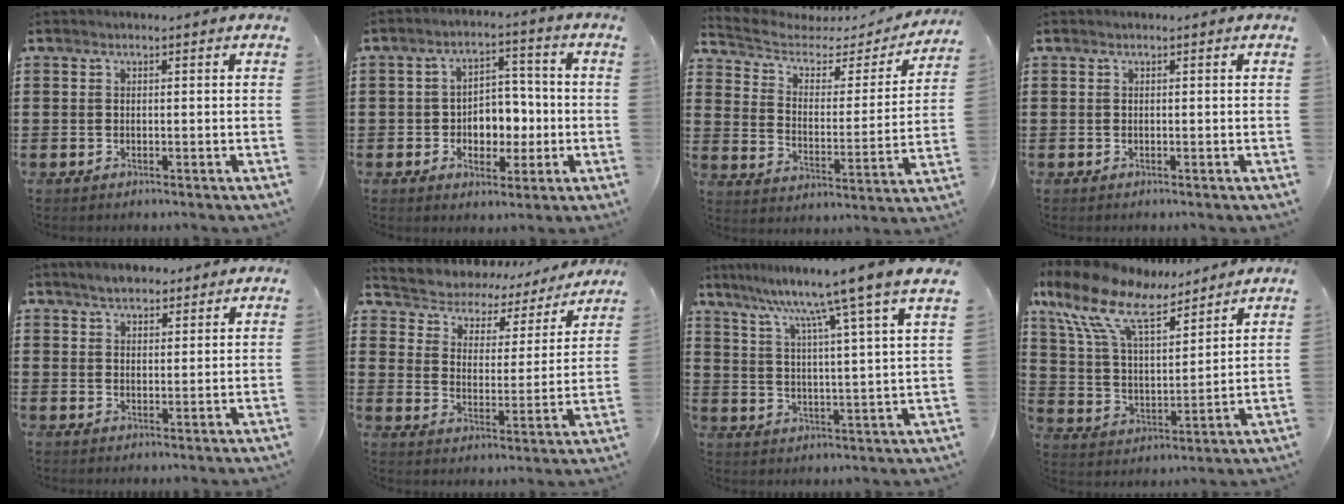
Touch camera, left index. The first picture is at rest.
{"total": 5.5, "force": [-0.9, 4.4, 3.1], "torque": [-0.054, 0.005, -0.022]}
{"total": 4.2, "force": [3.2, 2.2, 1.6], "torque": [-0.053, -0.022, 0.047]}
{"total": 0.0}
{"total": 3.5, "force": [3.1, 1.4, 1.0], "torque": [-0.027, 0.005, 0.058]}
{"total": 3.4, "force": [3.1, 1.4, 0.2], "torque": [-0.031, -0.028, 0.042]}
{"total": 9.0, "force": [7.7, -1.8, 4.3], "torque": [-0.101, -0.061, 0.116]}
{"total": 12.5, "force": [9.2, 4.1, 7.3], "torque": [-0.187, -0.043, 0.162]}